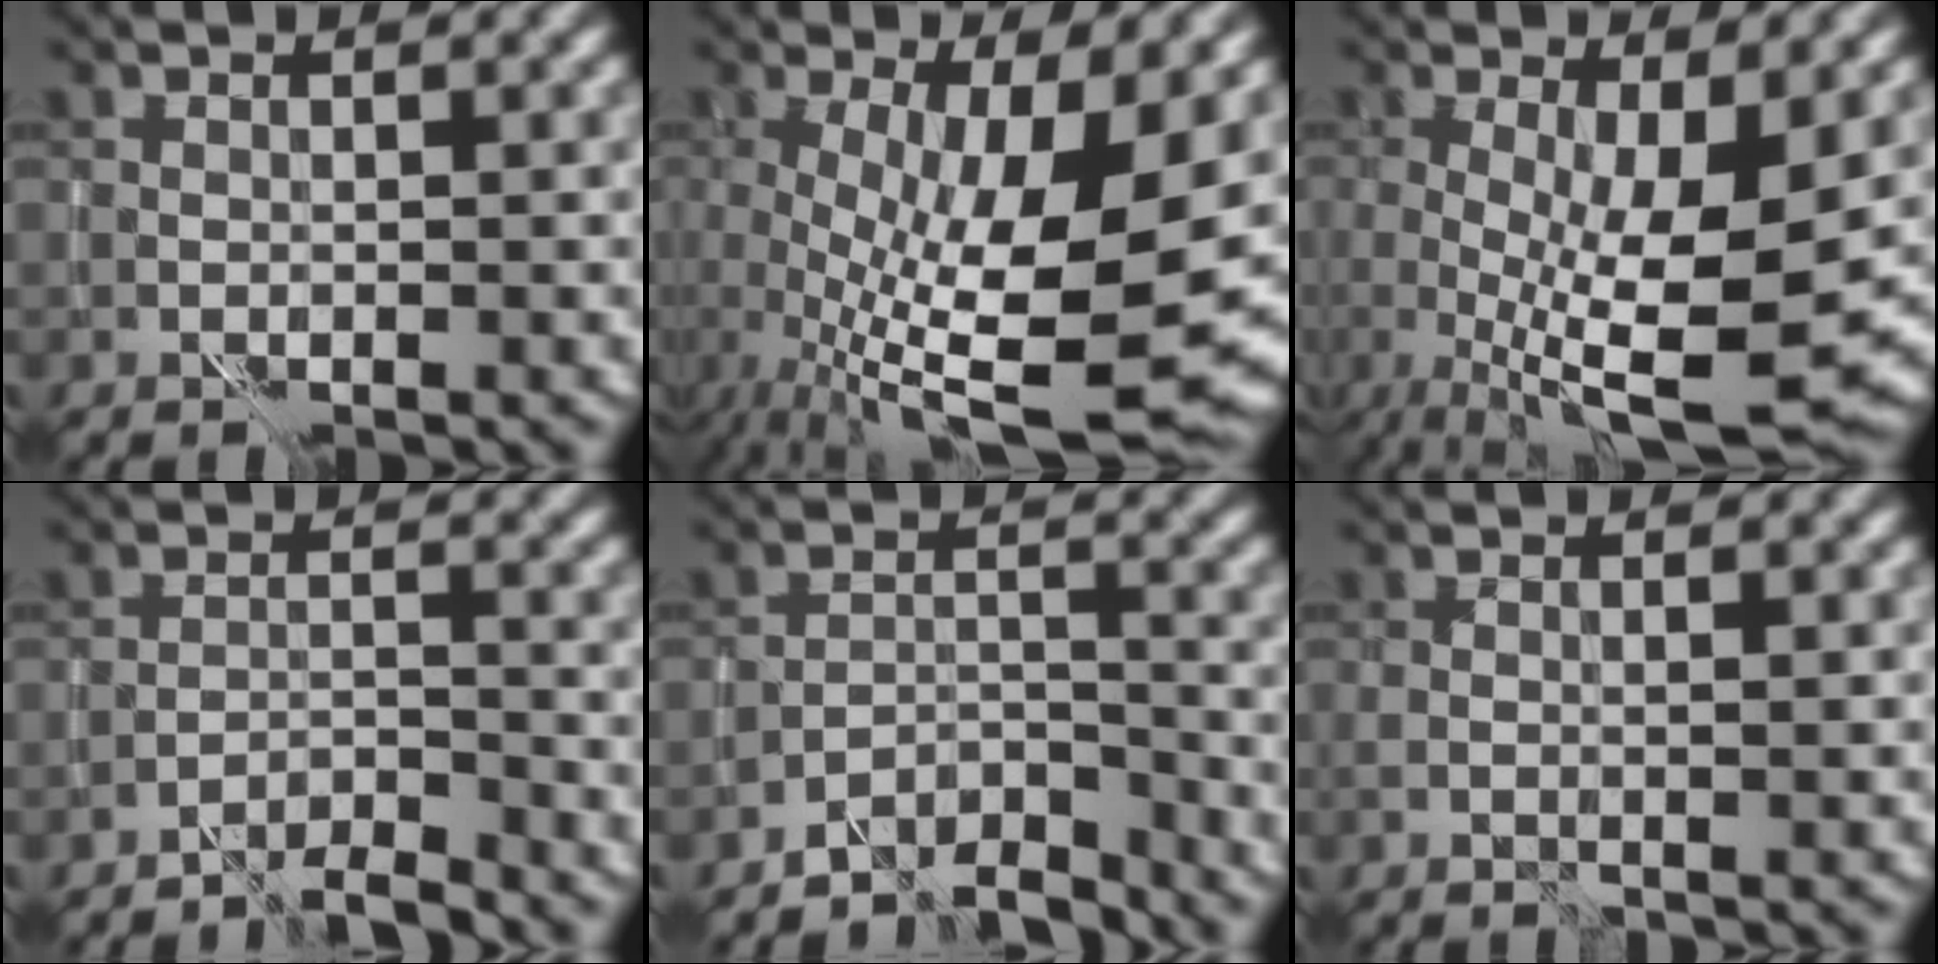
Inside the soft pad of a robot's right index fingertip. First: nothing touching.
{"total": 14.1, "force": [-1.6, 4.7, 13.2], "torque": [-0.205, -0.015, -0.014]}
{"total": 10.6, "force": [-1.2, 3.2, 10.0], "torque": [-0.168, -0.021, -0.012]}
{"total": 3.1, "force": [-2.9, 0.1, 0.9], "torque": [-0.012, 0.007, -0.058]}
{"total": 4.8, "force": [-4.5, 0.9, 1.1], "torque": [-0.013, 0.004, -0.084]}
{"total": 1.3, "force": [0.0, 0.2, 1.3], "torque": [-0.020, -0.001, -0.001]}